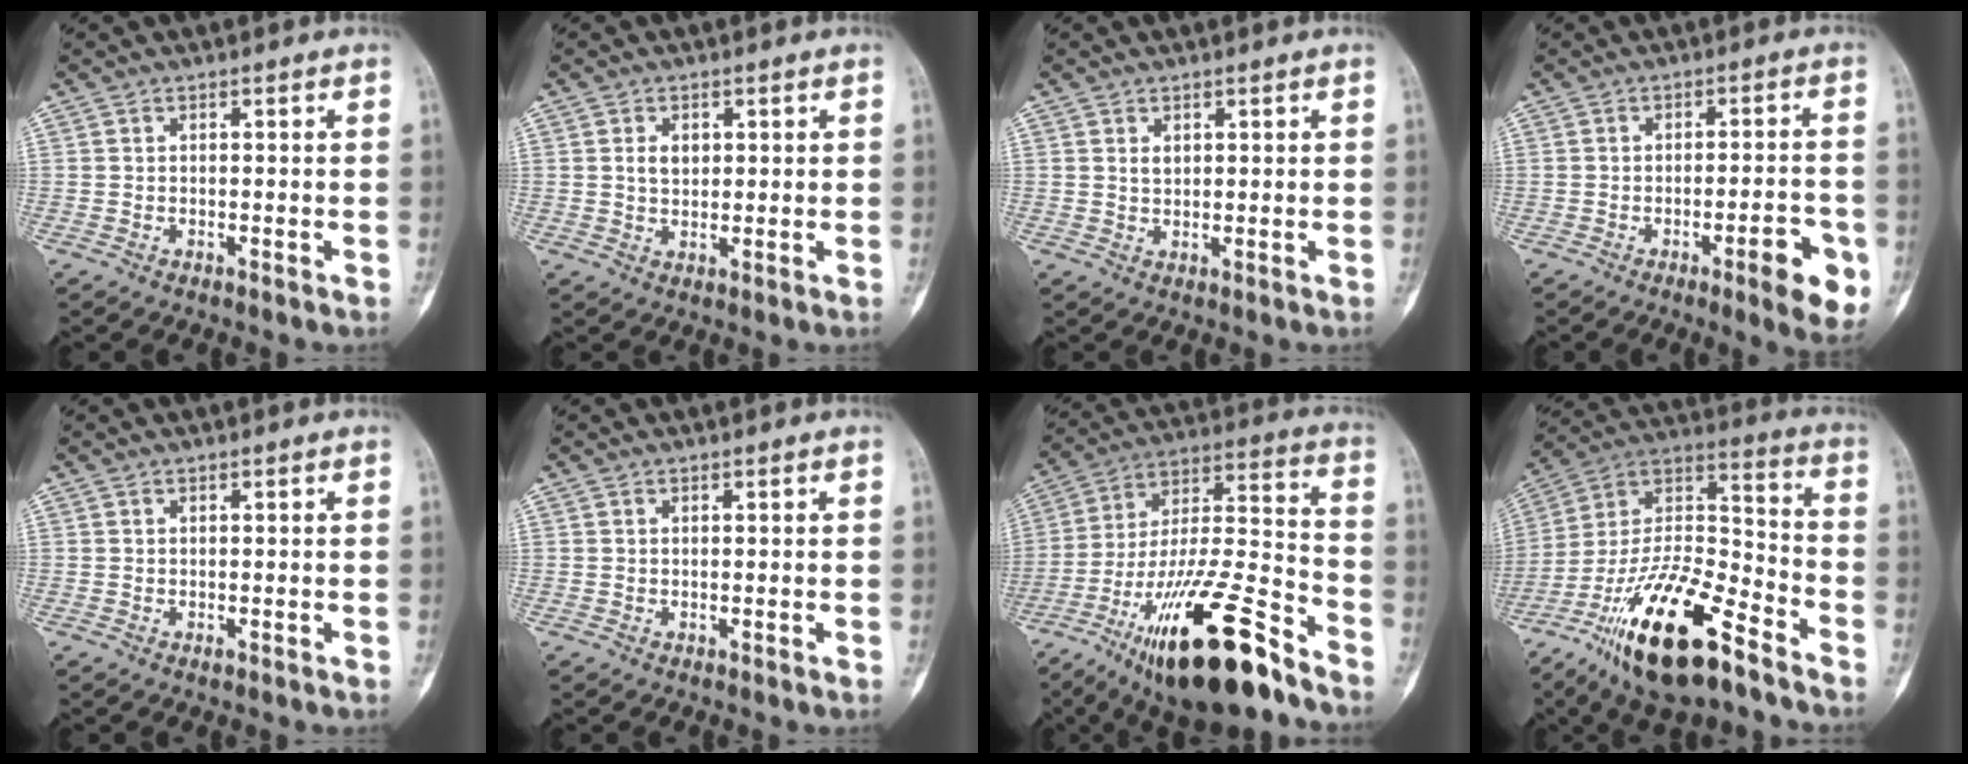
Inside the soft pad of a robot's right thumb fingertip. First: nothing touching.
{"total": 3.1, "force": [0.8, 2.3, 1.9], "torque": [-0.017, 0.003, 0.015]}
{"total": 1.6, "force": [0.7, 1.2, 0.9], "torque": [-0.003, -0.001, 0.015]}
{"total": 9.8, "force": [-4.1, 2.4, 8.5], "torque": [-0.094, 0.016, -0.050]}
{"total": 0.6, "force": [-0.1, 0.3, 0.5], "torque": [-0.001, 0.001, -0.003]}
{"total": 0.0}
{"total": 26.5, "force": [-16.4, 7.1, 19.6], "torque": [-0.322, 0.078, -0.273]}
{"total": 24.0, "force": [-15.1, 8.3, 16.7], "torque": [-0.323, 0.070, -0.269]}